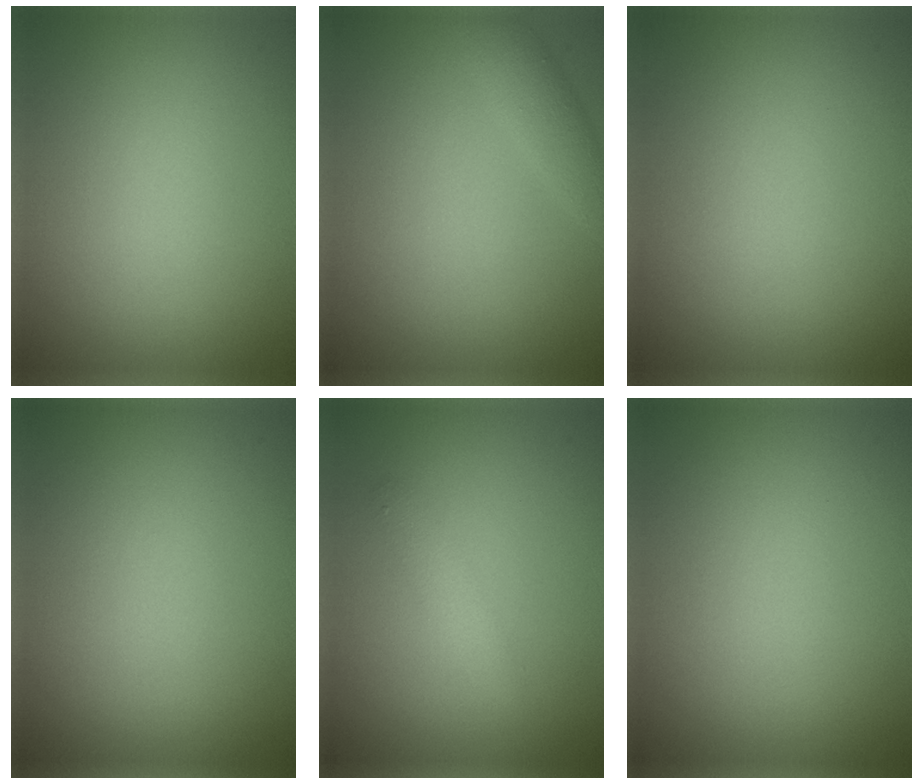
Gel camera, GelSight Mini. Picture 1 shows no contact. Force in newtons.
{"total": 1.9, "press": 1.9, "slide": 0.1}
{"total": 0.0}
{"total": 0.0}
{"total": 1.5, "press": 1.5, "slide": 0.0}
{"total": 0.0}